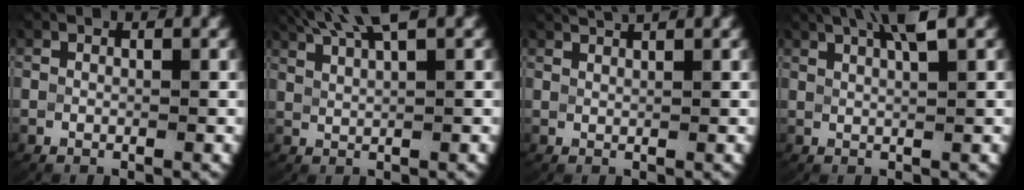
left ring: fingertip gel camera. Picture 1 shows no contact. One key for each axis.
{"total": 4.8, "fx": 4.1, "fy": 0.4, "fz": 2.4, "tx": -0.046, "ty": 0.009, "tz": 0.075}
{"total": 2.0, "fx": 1.9, "fy": 0.1, "fz": 0.8, "tx": -0.016, "ty": 0.004, "tz": 0.035}
{"total": 5.1, "fx": 3.7, "fy": 1.2, "fz": 3.4, "tx": -0.058, "ty": 0.017, "tz": 0.056}